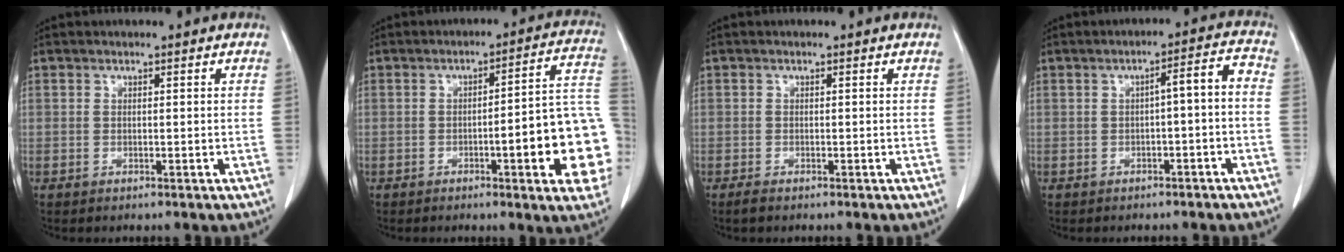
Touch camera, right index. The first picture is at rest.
{"total": 15.1, "force": [-4.0, 2.0, 14.4], "torque": [-0.117, 0.028, -0.045]}
{"total": 0.9, "force": [-0.7, 0.4, 0.4], "torque": [-0.011, -0.001, -0.013]}
{"total": 4.5, "force": [-1.3, 0.7, 4.3], "torque": [-0.058, 0.023, -0.016]}